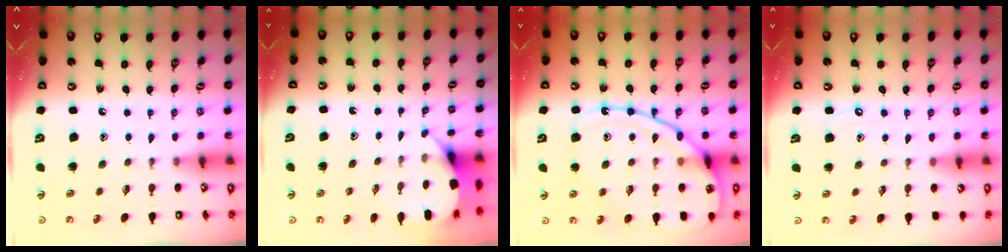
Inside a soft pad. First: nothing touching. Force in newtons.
{"total": 3.8, "press": 3.8, "slide": 0.3}
{"total": 16.0, "press": 16.0, "slide": 1.4}
{"total": 5.2, "press": 5.1, "slide": 0.6}